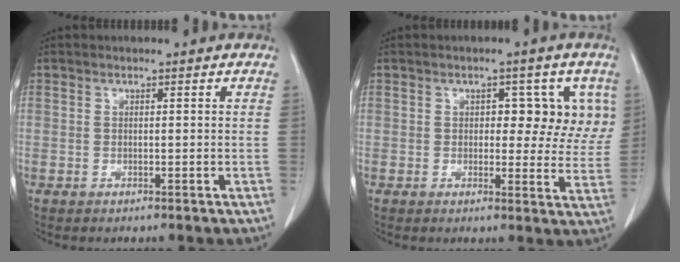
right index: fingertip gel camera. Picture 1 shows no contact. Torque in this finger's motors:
{"motor_torque": [0.16, 0.02, 0.11, 0.02]}